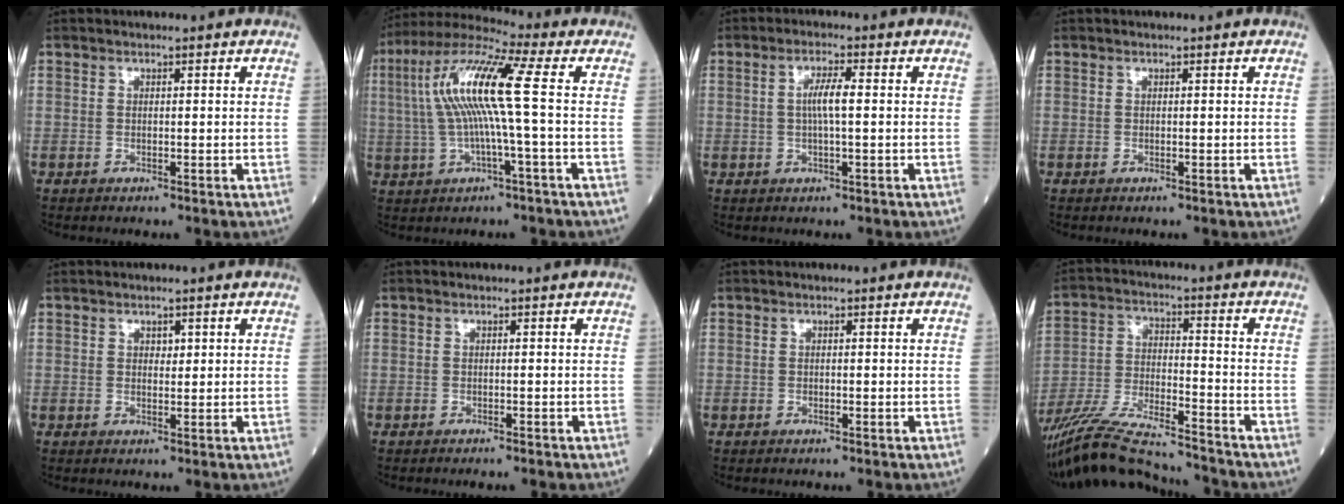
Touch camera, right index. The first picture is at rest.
{"total": 12.3, "force": [0.9, 0.0, 12.3], "torque": [-0.250, 0.026, 0.010]}
{"total": 3.7, "force": [0.2, 0.3, 3.7], "torque": [-0.073, 0.004, 0.003]}
{"total": 0.0}
{"total": 1.4, "force": [0.6, 0.8, 0.9], "torque": [-0.010, -0.003, 0.008]}
{"total": 1.3, "force": [-1.1, 0.1, 0.6], "torque": [-0.012, -0.003, -0.014]}
{"total": 0.0}
{"total": 18.7, "force": [-17.1, 1.8, 7.3], "torque": [-0.169, -0.023, -0.295]}